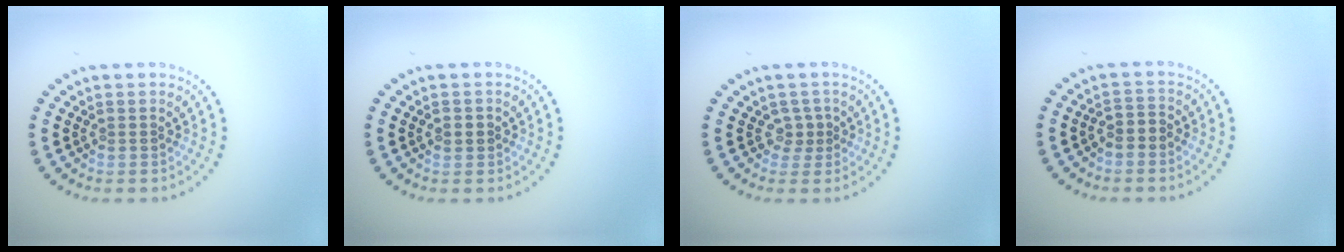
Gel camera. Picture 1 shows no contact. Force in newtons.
{"total": 1.2, "press": 1.1, "slide": 0.3}
{"total": 1.5, "press": 1.0, "slide": 1.2}
{"total": 1.7, "press": 1.3, "slide": 1.1}